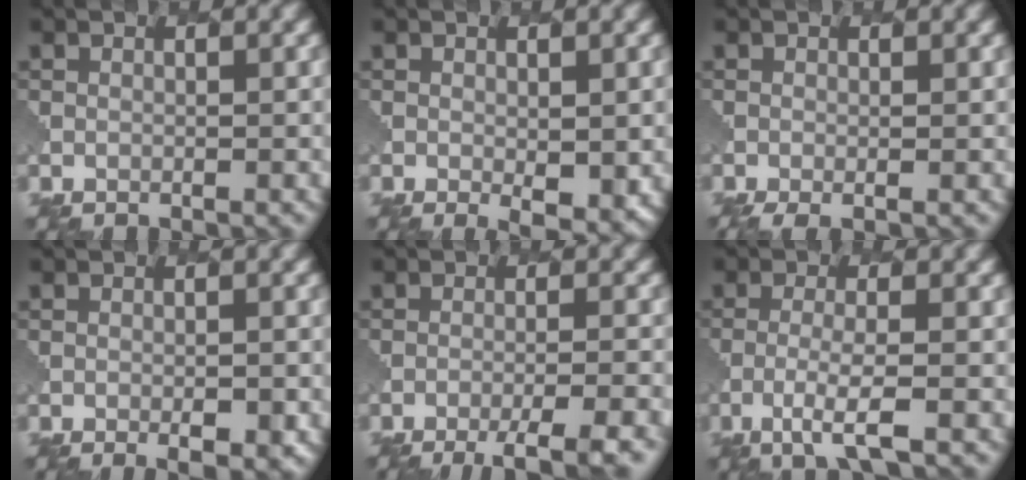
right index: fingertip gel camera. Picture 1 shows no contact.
{"total": 2.8, "force": [-0.1, 1.1, 2.6], "torque": [-0.035, -0.013, 0.006]}
{"total": 2.0, "force": [-0.9, 0.5, 1.7], "torque": [-0.026, -0.003, -0.012]}
{"total": 2.5, "force": [-0.8, 0.7, 2.2], "torque": [-0.033, -0.005, -0.007]}
{"total": 5.6, "force": [-3.8, 1.0, 3.9], "torque": [-0.051, -0.003, -0.060]}
{"total": 3.1, "force": [-1.3, 0.4, 2.8], "torque": [-0.055, 0.002, -0.035]}